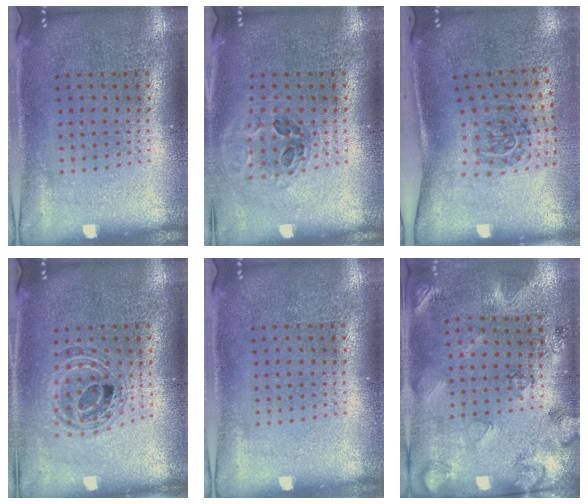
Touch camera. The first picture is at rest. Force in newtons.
{"total": 1.0, "press": 1.0, "slide": 0.3}
{"total": 2.0, "press": 1.2, "slide": 1.5}
{"total": 0.9, "press": 0.9, "slide": 0.2}
{"total": 0.0}
{"total": 2.3, "press": 1.8, "slide": 1.4}